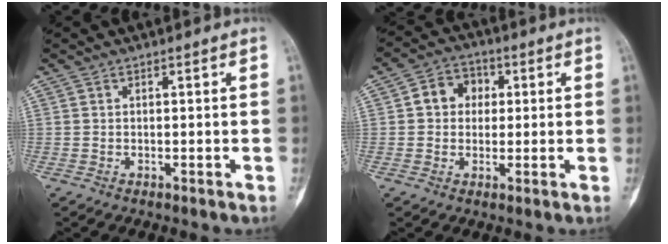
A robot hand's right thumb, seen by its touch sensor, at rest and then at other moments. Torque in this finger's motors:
{"motor_torque": [-0.16, 0.43, 0.56, 0.01, 0.02]}